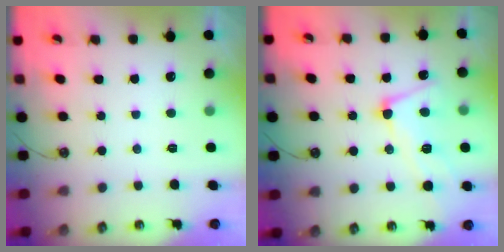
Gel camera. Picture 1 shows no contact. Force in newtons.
{"total": 4.9, "press": 4.7, "slide": 1.4}